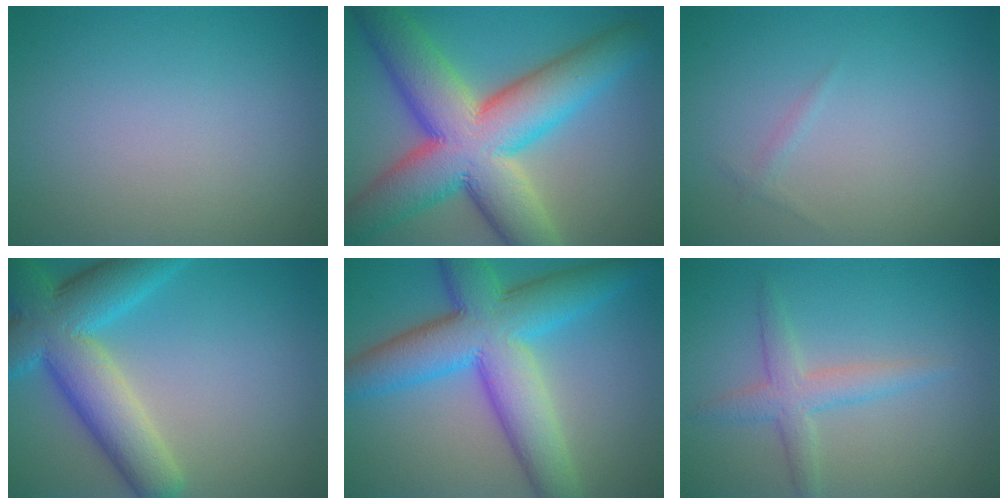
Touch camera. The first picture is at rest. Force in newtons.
{"total": 14.4, "press": 14.4, "slide": 0.6}
{"total": 0.5, "press": 0.5, "slide": 0.1}
{"total": 9.5, "press": 9.4, "slide": 0.5}
{"total": 10.8, "press": 10.8, "slide": 0.1}
{"total": 2.8, "press": 2.8, "slide": 0.1}